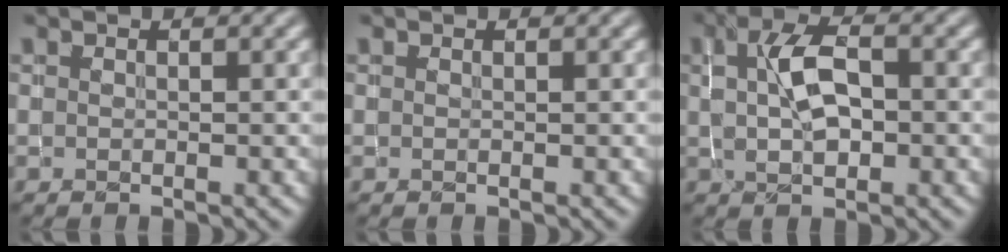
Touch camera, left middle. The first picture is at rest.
{"total": 0.0}
{"total": 4.6, "force": [0.6, 2.4, 3.9], "torque": [-0.077, 0.011, 0.008]}